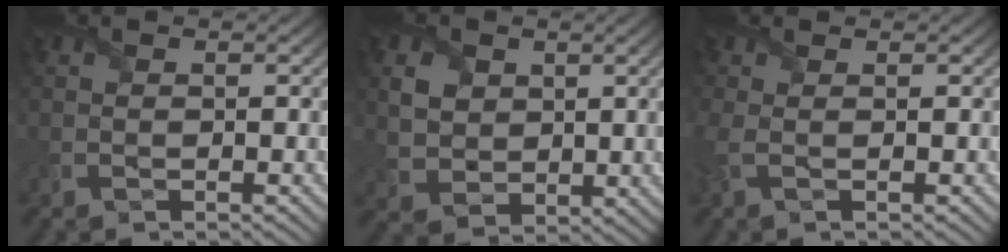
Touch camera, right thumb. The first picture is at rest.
{"total": 5.3, "force": [1.6, 4.4, 2.4], "torque": [-0.076, -0.006, 0.027]}
{"total": 1.6, "force": [0.2, 0.4, 1.6], "torque": [-0.050, 0.002, -0.004]}